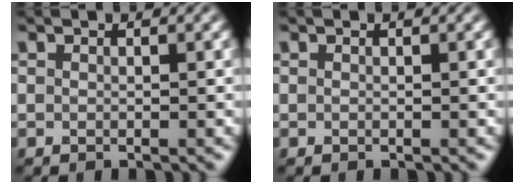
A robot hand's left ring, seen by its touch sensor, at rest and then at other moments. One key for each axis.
{"total": 0.0}